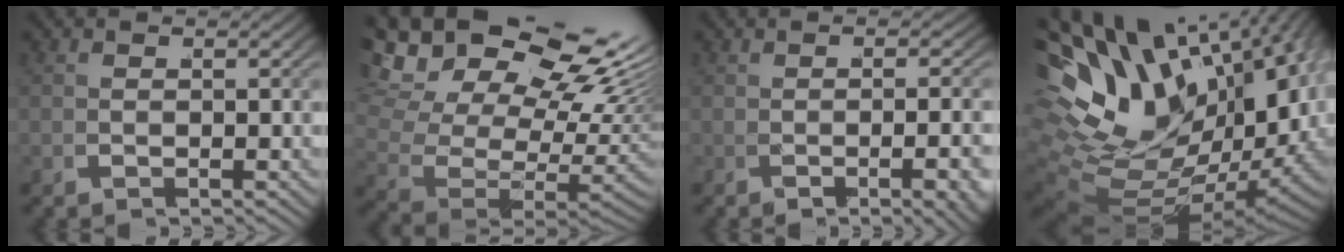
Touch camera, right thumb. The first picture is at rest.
{"total": 15.7, "force": [3.5, 9.6, 11.9], "torque": [-0.207, -0.007, 0.059]}
{"total": 2.6, "force": [-1.2, 0.5, 2.3], "torque": [-0.045, -0.002, -0.020]}
{"total": 21.0, "force": [1.2, 13.8, 15.8], "torque": [-0.313, -0.023, 0.033]}